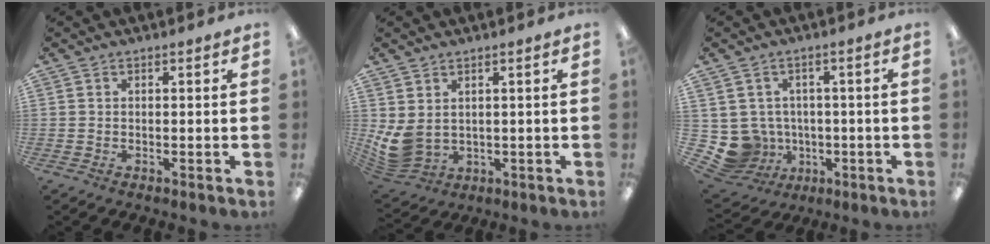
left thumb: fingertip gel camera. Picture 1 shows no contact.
{"total": 6.5, "force": [1.8, 4.6, 4.2], "torque": [-0.112, -0.015, 0.039]}
{"total": 7.5, "force": [-1.0, 7.3, 1.3], "torque": [-0.066, 0.002, -0.006]}